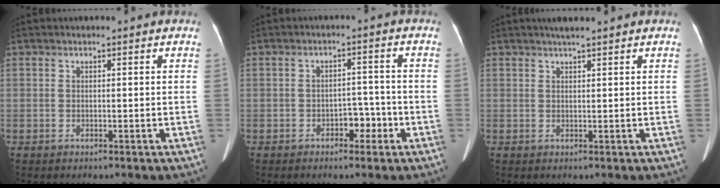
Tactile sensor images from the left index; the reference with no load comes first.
{"total": 3.4, "force": [-1.9, 1.9, 2.1], "torque": [-0.022, 0.012, -0.027]}
{"total": 2.6, "force": [2.1, 0.1, 1.5], "torque": [-0.023, 0.011, 0.034]}